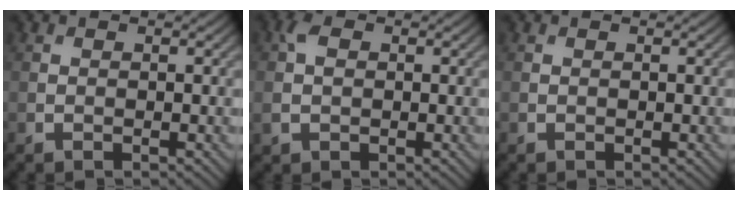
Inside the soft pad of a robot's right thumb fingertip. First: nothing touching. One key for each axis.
{"total": 3.0, "fx": 0.3, "fy": 2.2, "fz": 2.0, "tx": -0.051, "ty": 0.001, "tz": 0.003}
{"total": 0.0}